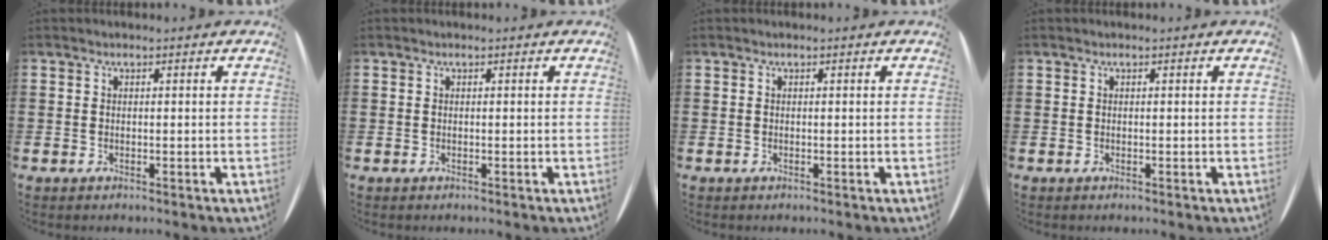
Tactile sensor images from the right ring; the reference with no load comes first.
{"total": 0.0}
{"total": 0.0}
{"total": 0.0}